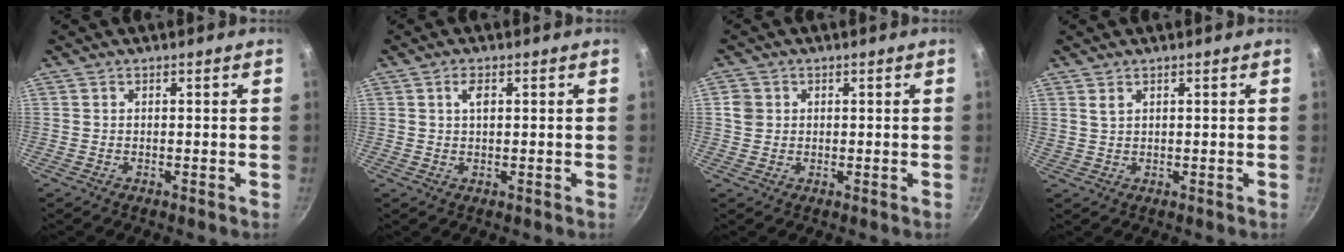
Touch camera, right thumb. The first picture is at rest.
{"total": 2.4, "force": [0.7, 1.0, 2.0], "torque": [-0.034, 0.000, 0.014]}
{"total": 3.1, "force": [0.5, 2.8, 1.1], "torque": [-0.009, 0.007, 0.008]}
{"total": 1.6, "force": [1.0, 0.6, 1.1], "torque": [-0.020, -0.001, 0.022]}